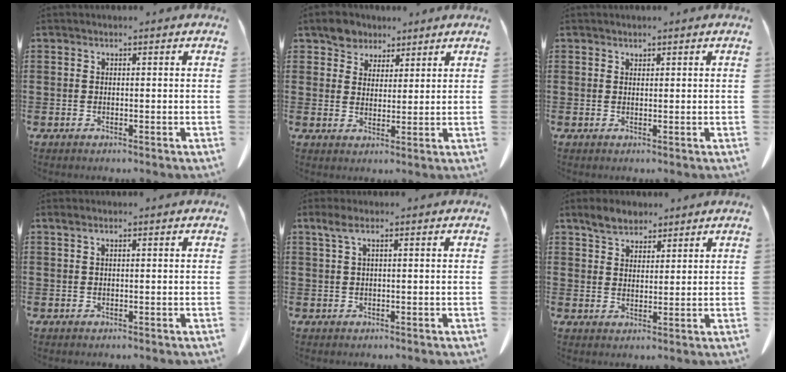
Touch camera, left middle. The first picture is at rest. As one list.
[{"total": 4.7, "force": [3.6, 2.9, 0.7], "torque": [-0.024, 0.005, 0.067]}, {"total": 0.7, "force": [0.6, 0.2, 0.0], "torque": [-0.002, -0.001, 0.013]}, {"total": 0.8, "force": [0.4, 0.2, 0.7], "torque": [-0.015, 0.003, 0.007]}, {"total": 1.9, "force": [0.6, 0.5, 1.7], "torque": [-0.035, 0.004, 0.010]}, {"total": 4.1, "force": [3.3, 2.0, 1.3], "torque": [-0.036, 0.003, 0.063]}]